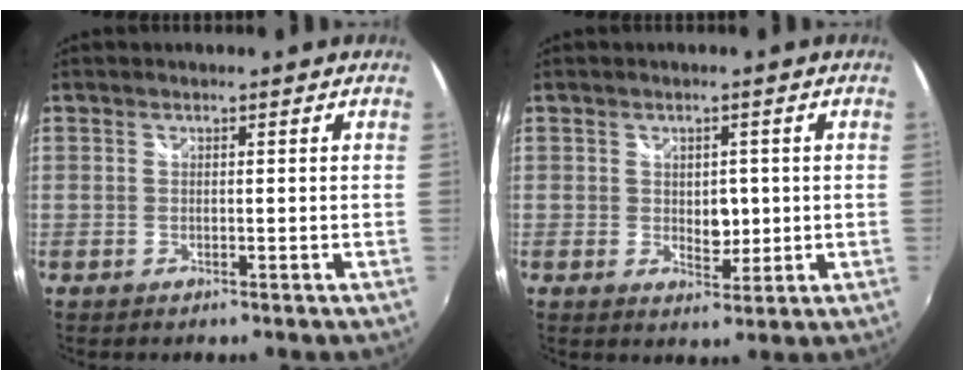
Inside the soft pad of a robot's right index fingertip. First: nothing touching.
{"total": 3.8, "force": [0.1, 2.8, 2.7], "torque": [-0.038, -0.004, 0.003]}